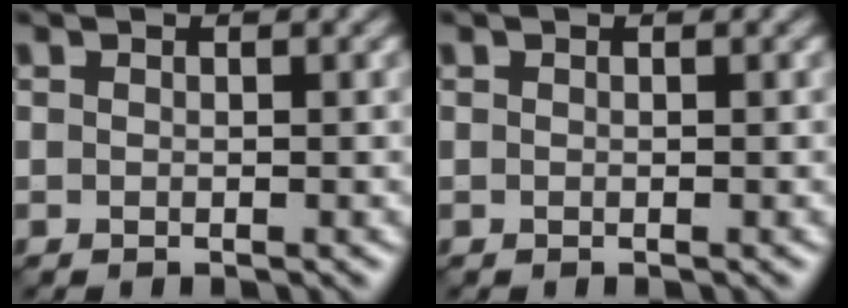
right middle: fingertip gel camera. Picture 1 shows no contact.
{"total": 0.0}